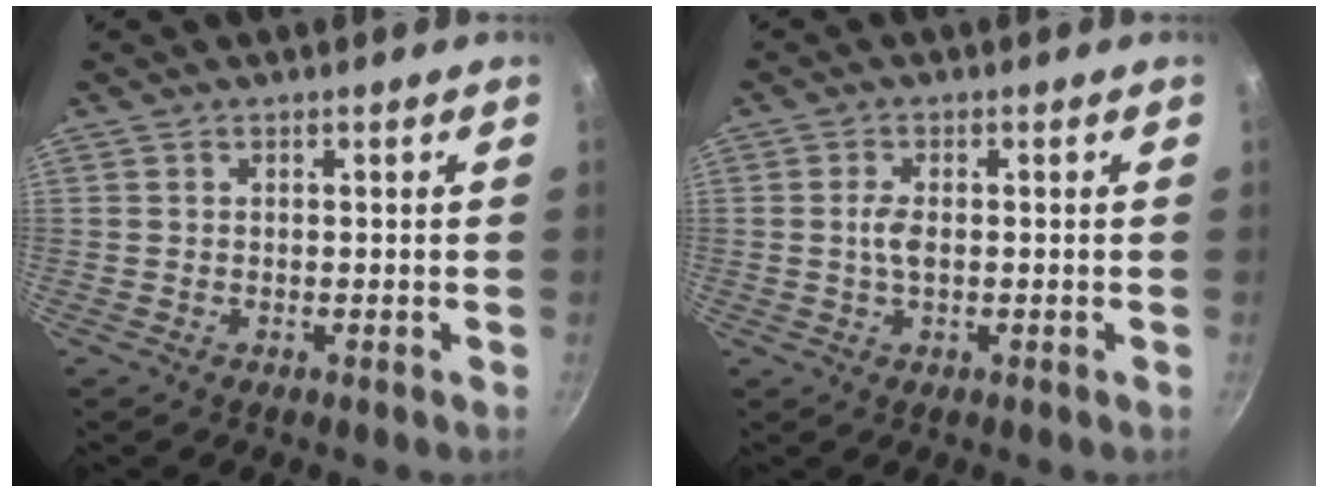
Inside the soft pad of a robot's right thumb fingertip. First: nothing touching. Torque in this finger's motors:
{"motor_torque": [1.07, 0.70, 0.56, 0.04, 0.04]}